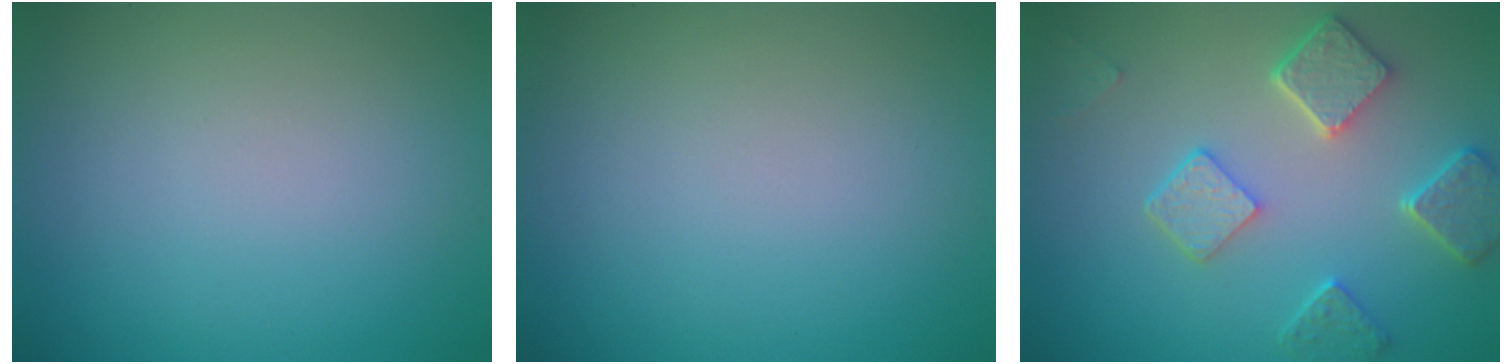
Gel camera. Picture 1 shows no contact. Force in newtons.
{"total": 0.0}
{"total": 5.0, "press": 4.0, "slide": 3.1}